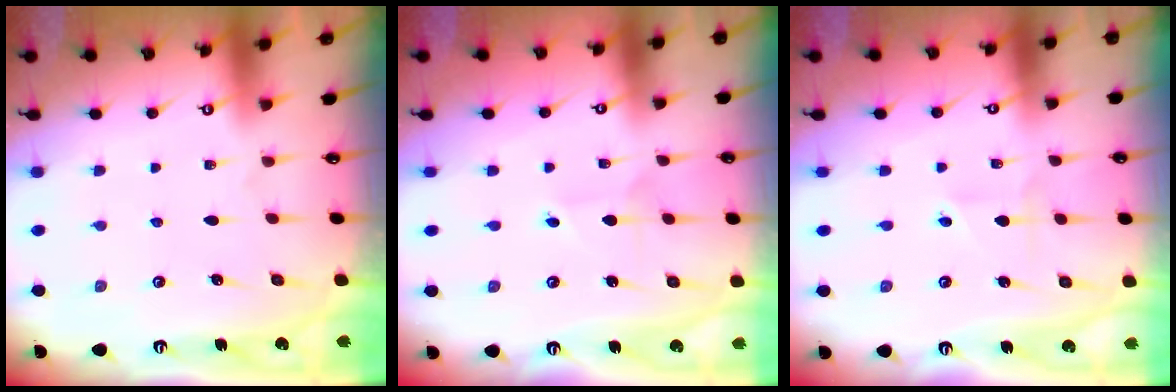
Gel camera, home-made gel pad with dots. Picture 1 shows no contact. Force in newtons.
{"total": 2.4, "press": 2.3, "slide": 0.2}
{"total": 1.6, "press": 1.3, "slide": 0.9}